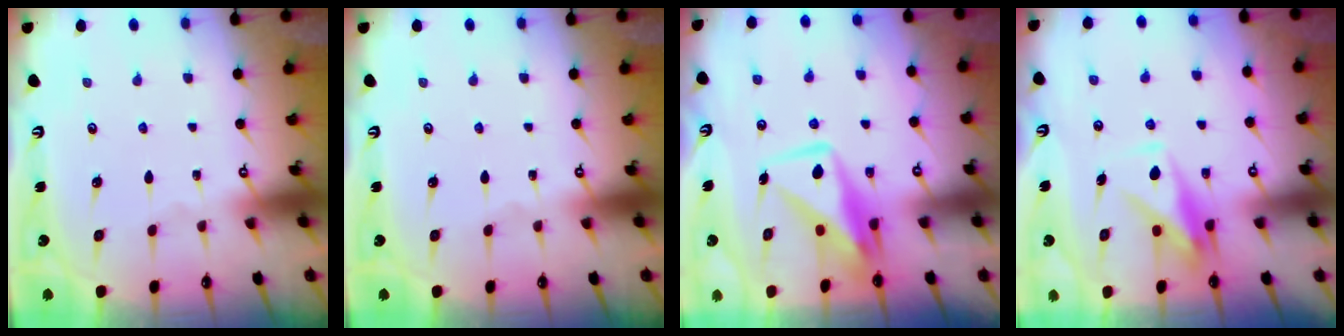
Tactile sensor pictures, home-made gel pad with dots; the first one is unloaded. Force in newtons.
{"total": 0.0}
{"total": 10.4, "press": 10.4, "slide": 0.8}
{"total": 7.7, "press": 7.7, "slide": 0.2}